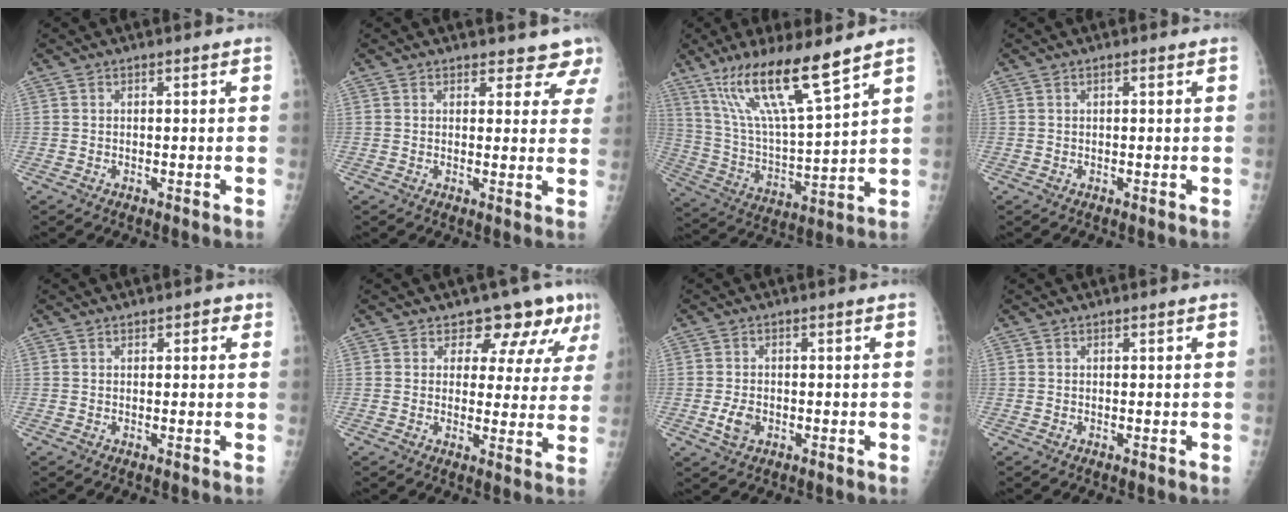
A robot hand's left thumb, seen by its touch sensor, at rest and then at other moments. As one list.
[{"total": 5.6, "force": [5.1, 2.3, 0.5], "torque": [0.037, -0.026, 0.038]}, {"total": 17.0, "force": [11.4, 2.0, 12.4], "torque": [-0.223, -0.056, 0.223]}, {"total": 0.7, "force": [0.4, 0.1, 0.6], "torque": [-0.012, 0.003, 0.006]}, {"total": 1.5, "force": [0.8, 0.9, 1.0], "torque": [0.004, 0.001, 0.006]}, {"total": 9.1, "force": [6.7, 5.0, 3.5], "torque": [0.002, -0.035, 0.065]}, {"total": 3.4, "force": [-1.1, 2.3, 2.3], "torque": [-0.041, 0.004, -0.016]}, {"total": 0.0}]